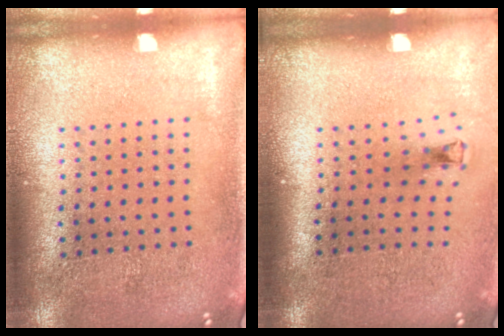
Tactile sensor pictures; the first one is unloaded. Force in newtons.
{"total": 0.7, "press": 0.4, "slide": 0.6}